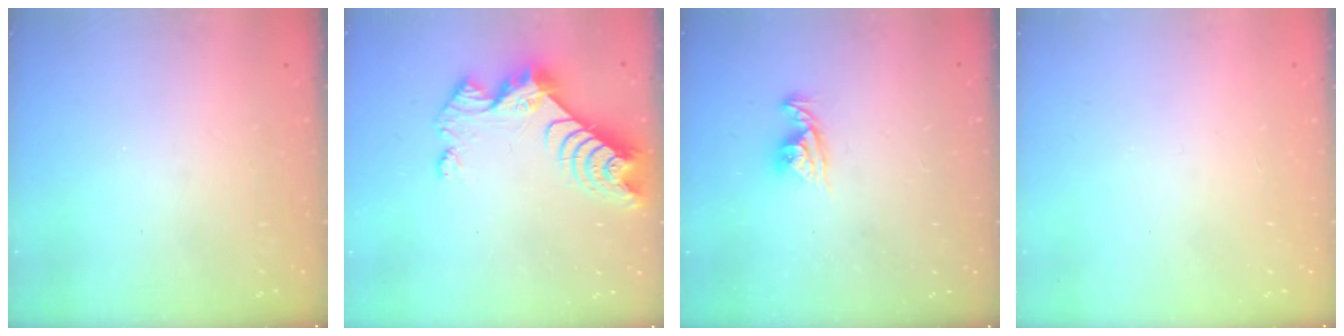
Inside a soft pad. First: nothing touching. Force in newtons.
{"total": 9.0, "press": 9.0, "slide": 0.8}
{"total": 7.6, "press": 7.6, "slide": 0.6}
{"total": 0.0}